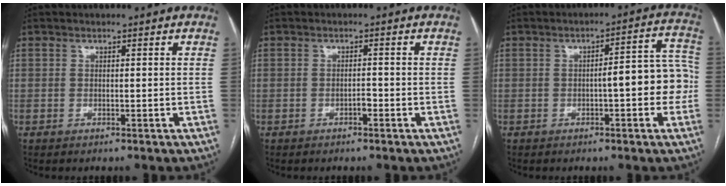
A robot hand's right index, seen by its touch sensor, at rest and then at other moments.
{"total": 1.2, "force": [-0.7, 0.4, 0.9], "torque": [-0.013, 0.002, -0.012]}
{"total": 8.6, "force": [-1.4, 2.0, 8.2], "torque": [-0.094, 0.035, -0.018]}